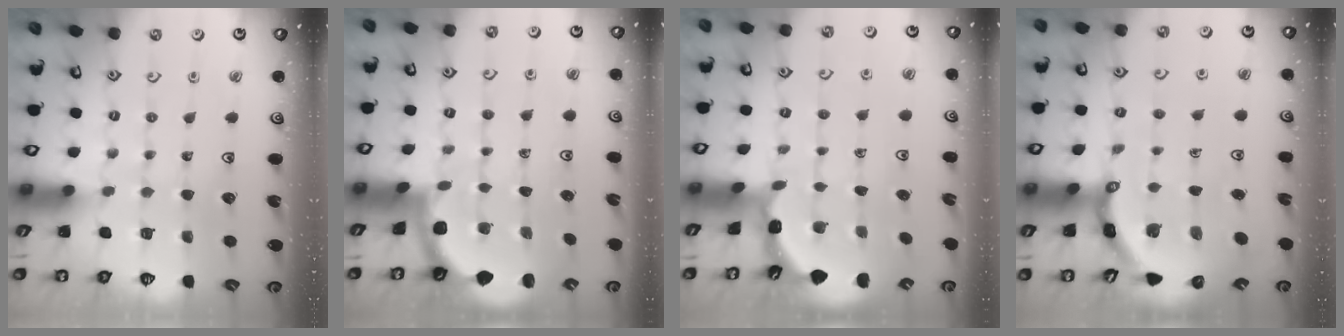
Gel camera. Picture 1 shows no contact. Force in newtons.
{"total": 1.7, "press": 1.7, "slide": 0.1}
{"total": 1.9, "press": 1.9, "slide": 0.1}
{"total": 6.3, "press": 6.3, "slide": 0.8}